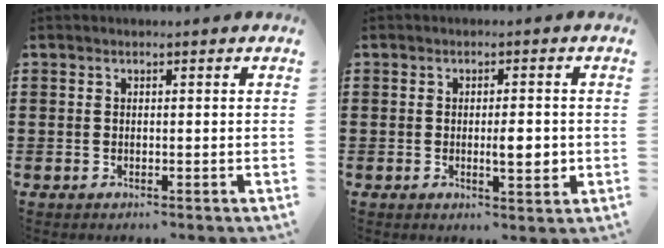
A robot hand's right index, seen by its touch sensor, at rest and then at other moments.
{"total": 4.2, "force": [-0.4, 1.0, 4.1], "torque": [-0.060, -0.004, -0.009]}